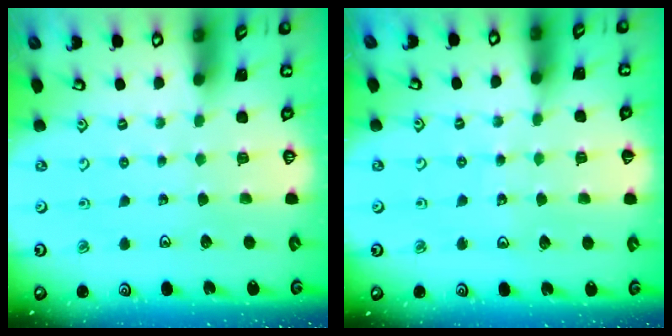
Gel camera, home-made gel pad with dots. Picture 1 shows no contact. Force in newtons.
{"total": 6.0, "press": 5.8, "slide": 1.7}